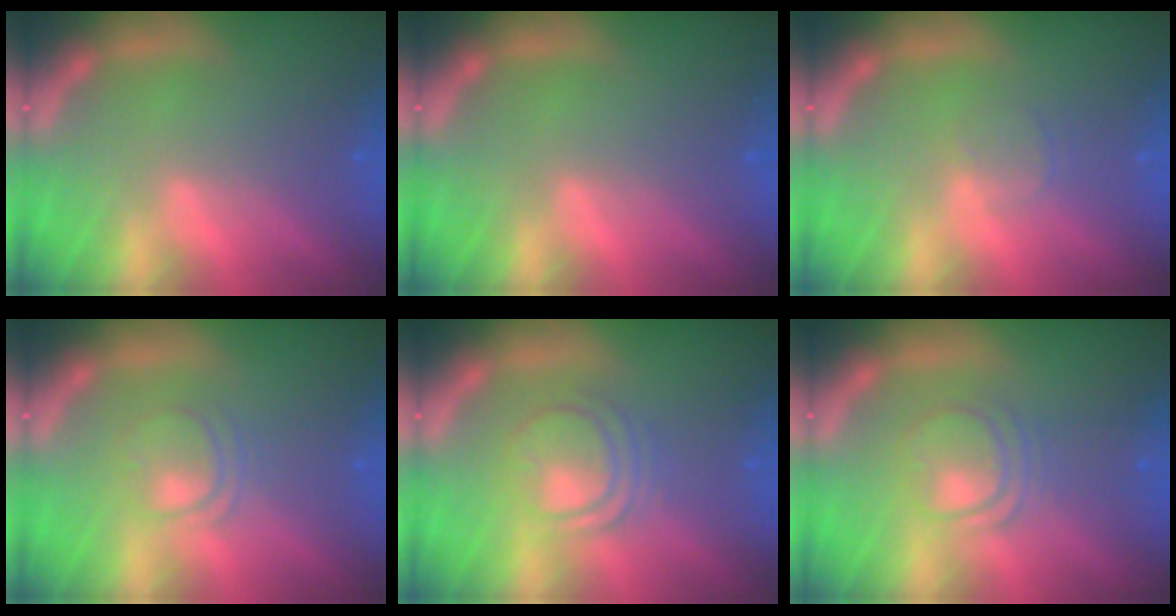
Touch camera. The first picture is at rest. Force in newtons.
{"total": 0.0}
{"total": 1.4}
{"total": 3.0}
{"total": 5.0}
{"total": 4.0}